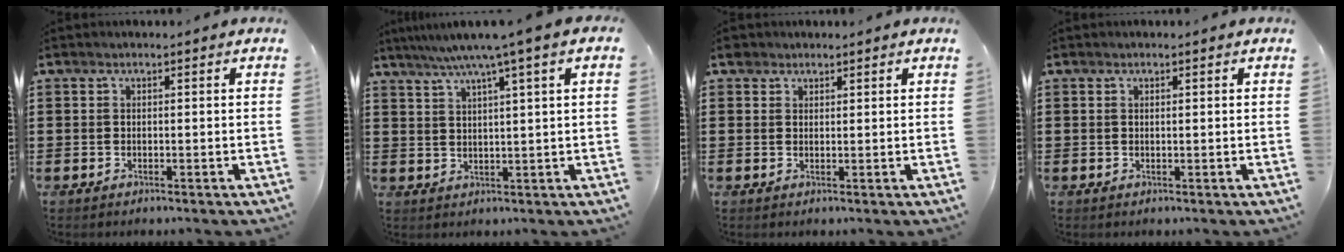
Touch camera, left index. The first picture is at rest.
{"total": 5.3, "force": [3.3, -0.1, 4.2], "torque": [-0.088, -0.007, 0.052]}
{"total": 1.6, "force": [1.3, 0.9, 0.3], "torque": [-0.010, 0.005, 0.025]}
{"total": 0.6, "force": [0.3, 0.0, 0.5], "torque": [-0.010, -0.001, 0.007]}